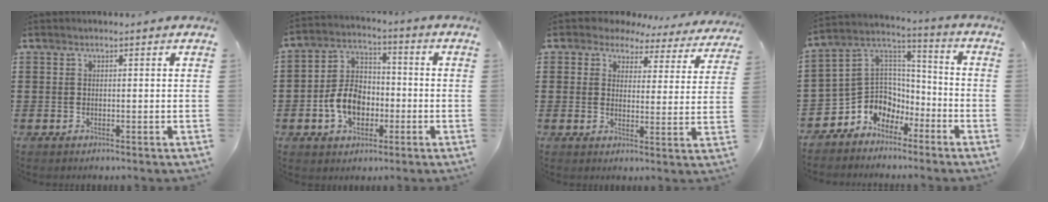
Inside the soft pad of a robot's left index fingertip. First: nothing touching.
{"total": 8.4, "force": [-2.7, 6.0, 5.2], "torque": [-0.128, 0.011, -0.057]}
{"total": 3.8, "force": [3.4, 1.7, 0.5], "torque": [-0.034, -0.018, 0.056]}
{"total": 7.4, "force": [-3.9, 6.3, 0.1], "torque": [-0.034, -0.008, -0.073]}